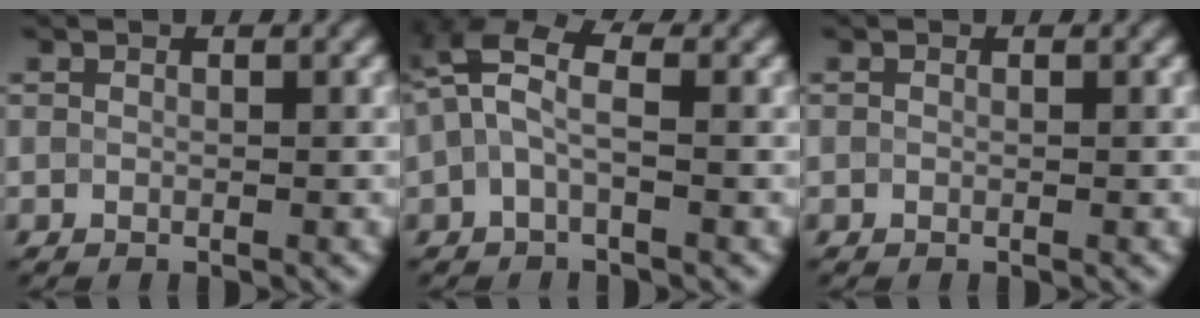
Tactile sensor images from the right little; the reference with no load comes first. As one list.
[{"total": 4.8, "force": [0.6, 2.3, 4.1], "torque": [-0.099, 0.018, 0.000]}, {"total": 0.0}]